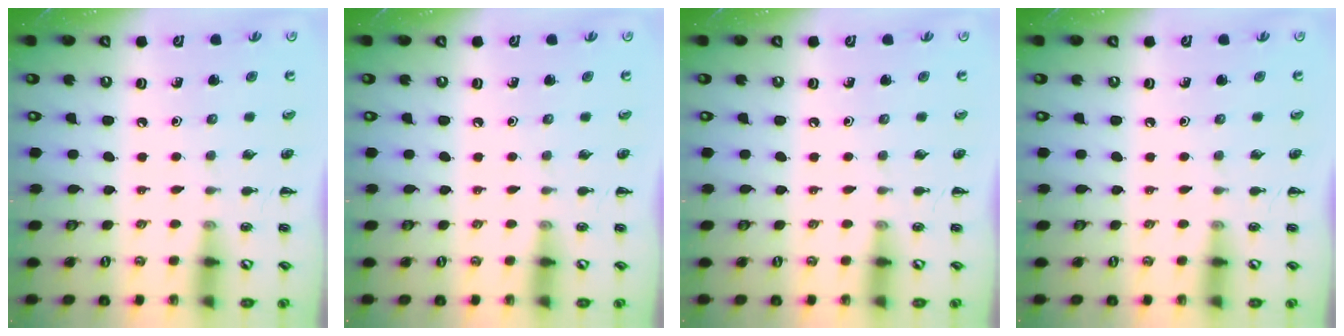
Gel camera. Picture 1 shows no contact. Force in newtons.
{"total": 0.0}
{"total": 0.0}
{"total": 0.0}